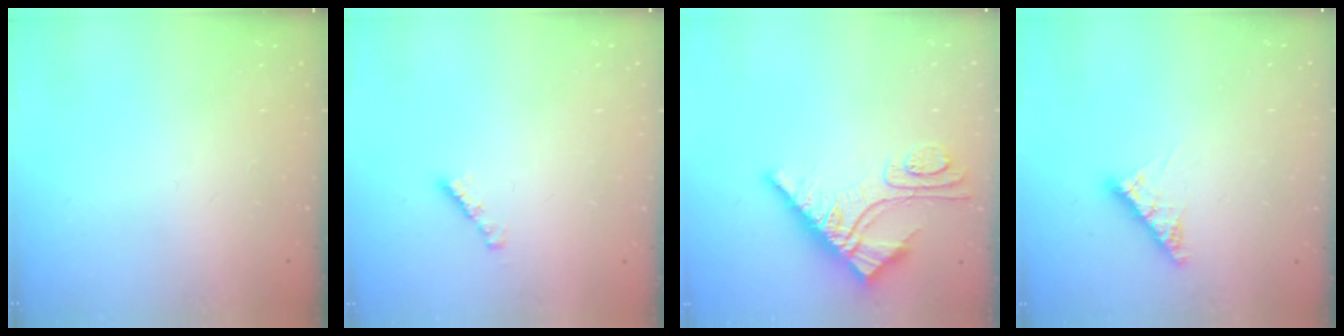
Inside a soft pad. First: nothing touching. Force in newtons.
{"total": 2.3, "press": 2.3, "slide": 0.2}
{"total": 11.3, "press": 11.2, "slide": 1.2}
{"total": 7.9, "press": 7.8, "slide": 0.6}